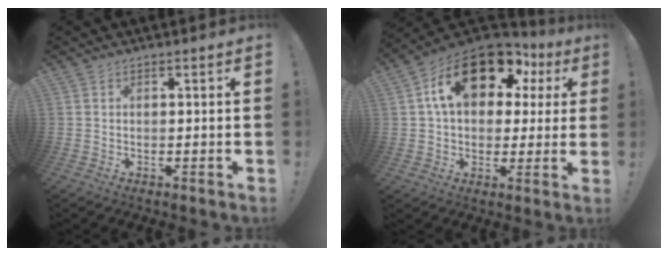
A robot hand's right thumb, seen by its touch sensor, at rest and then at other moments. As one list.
[{"total": 19.6, "force": [8.7, 11.4, 13.3], "torque": [-0.208, -0.033, 0.153]}]